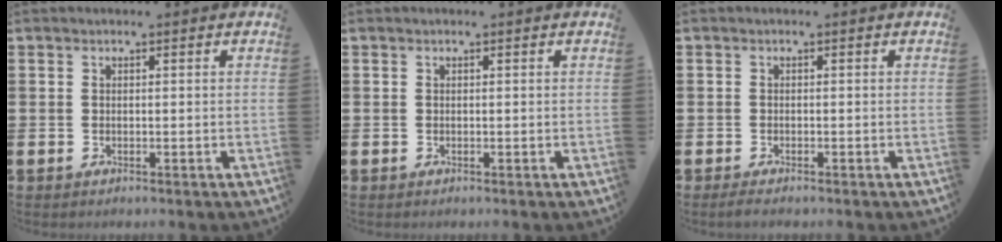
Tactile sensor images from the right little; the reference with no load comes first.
{"total": 0.0}
{"total": 0.8, "force": [-0.5, 0.1, 0.6], "torque": [-0.011, -0.002, -0.010]}